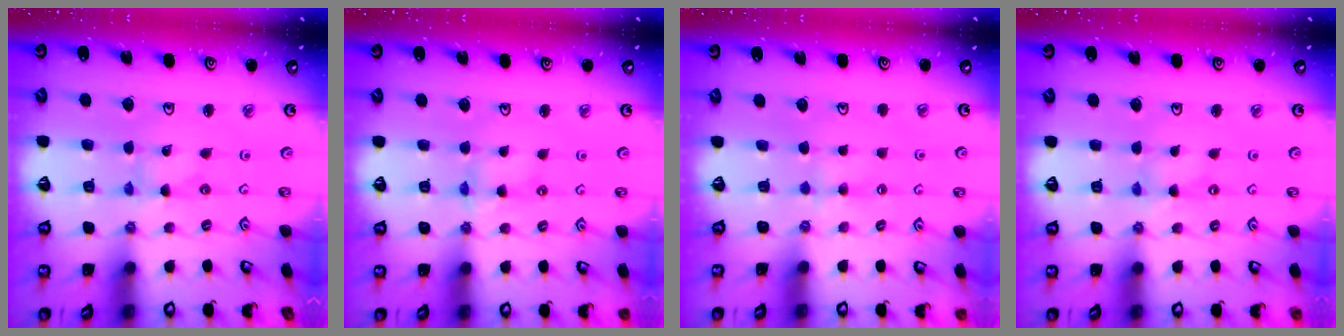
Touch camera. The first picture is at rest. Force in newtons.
{"total": 2.9, "press": 2.9, "slide": 0.4}
{"total": 3.3, "press": 3.3, "slide": 0.4}
{"total": 0.0}